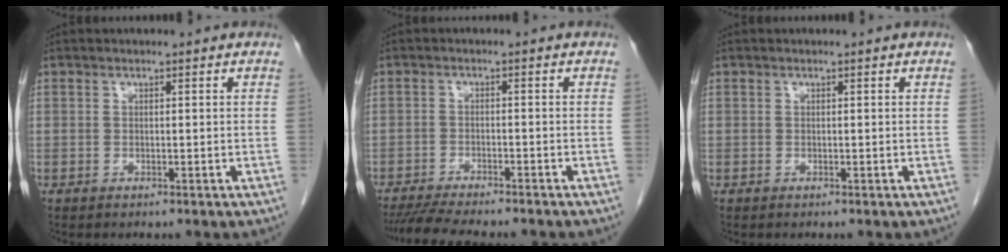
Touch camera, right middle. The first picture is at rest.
{"total": 9.6, "force": [-8.5, 0.8, 4.3], "torque": [-0.067, -0.015, -0.129]}
{"total": 0.0}